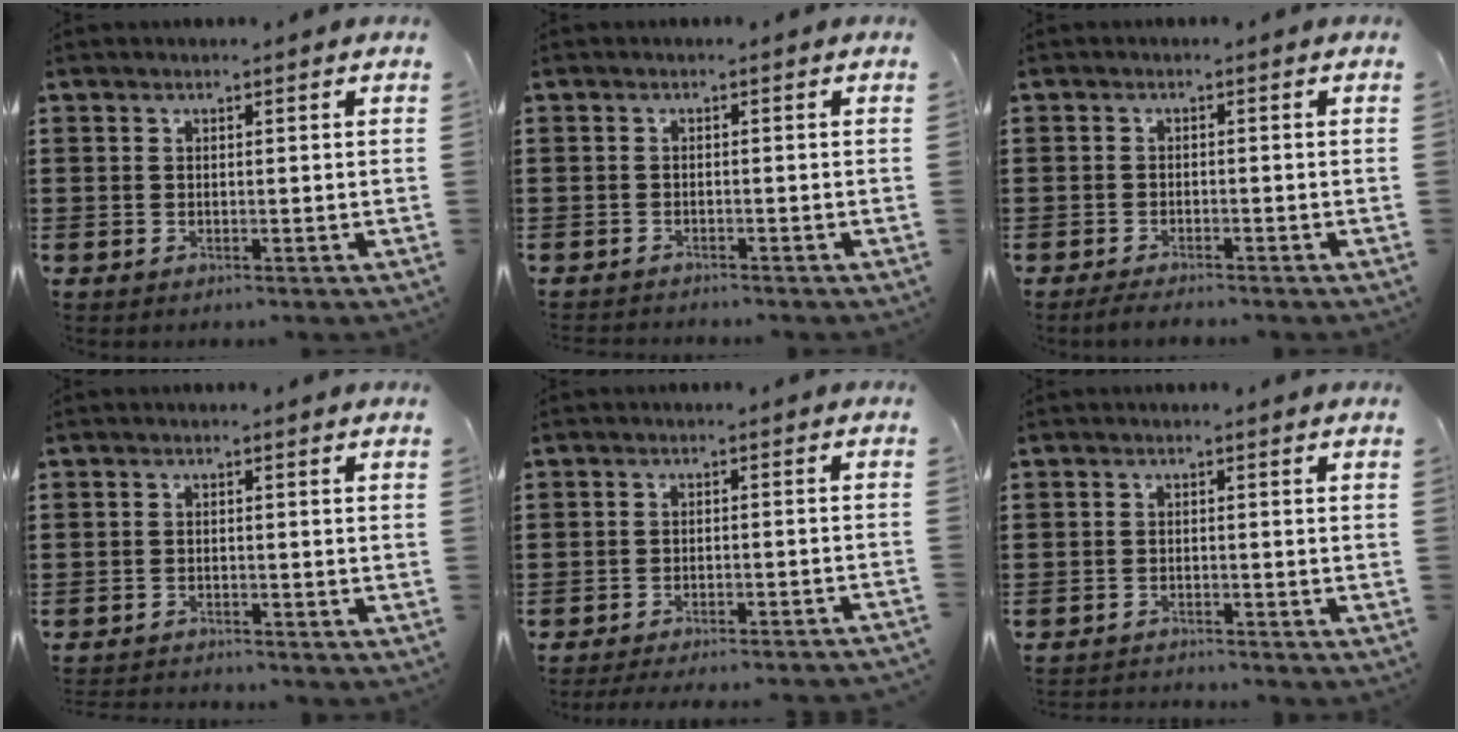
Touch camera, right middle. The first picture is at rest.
{"total": 0.8, "force": [-0.8, 0.0, 0.0], "torque": [-0.002, 0.000, -0.016]}
{"total": 1.6, "force": [-1.6, 0.1, 0.4], "torque": [-0.010, -0.001, -0.032]}
{"total": 1.3, "force": [-1.3, 0.0, 0.0], "torque": [-0.004, 0.001, -0.028]}
{"total": 3.2, "force": [-3.1, -0.3, 0.9], "torque": [-0.015, -0.001, -0.064]}
{"total": 1.5, "force": [-1.5, -0.1, 0.0], "torque": [-0.005, 0.001, -0.031]}